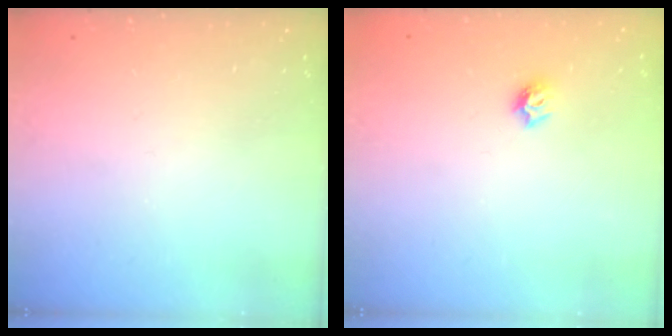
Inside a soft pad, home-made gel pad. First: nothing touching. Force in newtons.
{"total": 5.7, "press": 5.6, "slide": 0.8}